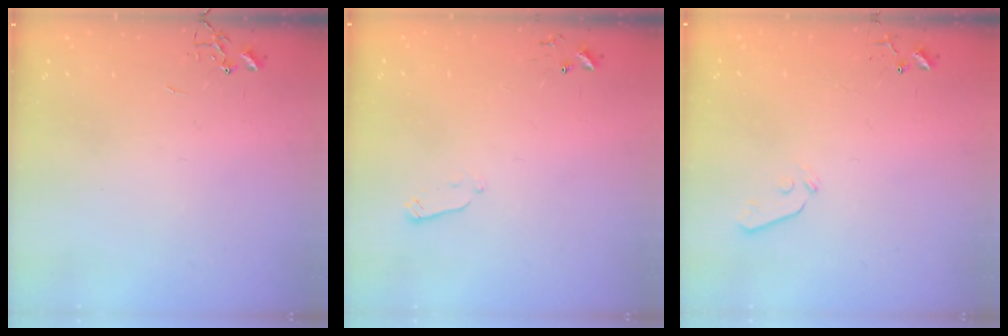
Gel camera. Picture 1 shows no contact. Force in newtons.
{"total": 3.5, "press": 3.4, "slide": 1.0}
{"total": 3.6, "press": 3.5, "slide": 0.7}